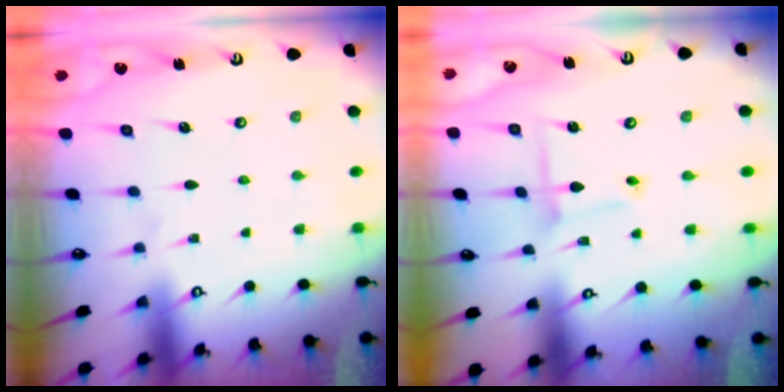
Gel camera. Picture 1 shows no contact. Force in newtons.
{"total": 3.9, "press": 3.9, "slide": 0.4}